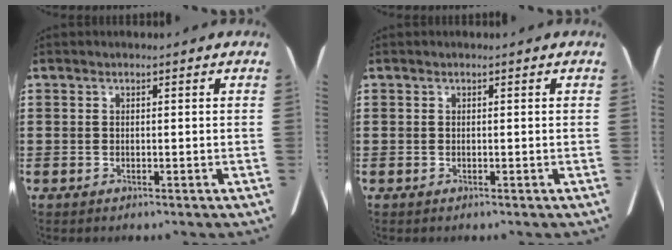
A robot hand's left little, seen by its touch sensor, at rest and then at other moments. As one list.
[{"total": 0.0}]